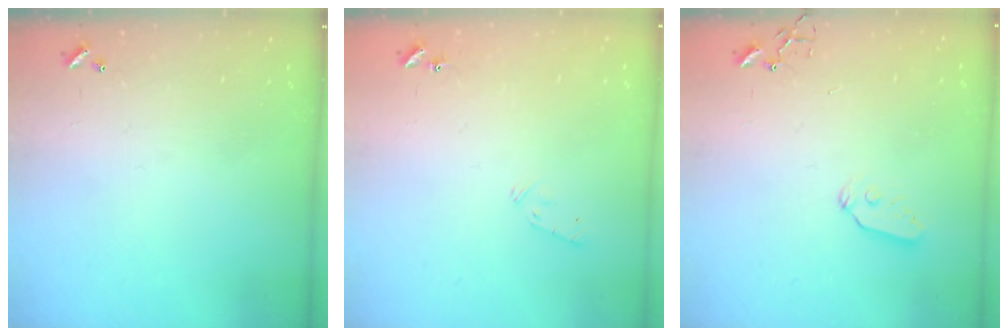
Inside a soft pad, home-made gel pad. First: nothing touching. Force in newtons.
{"total": 6.7, "press": 6.7, "slide": 1.0}
{"total": 6.0, "press": 6.0, "slide": 0.2}